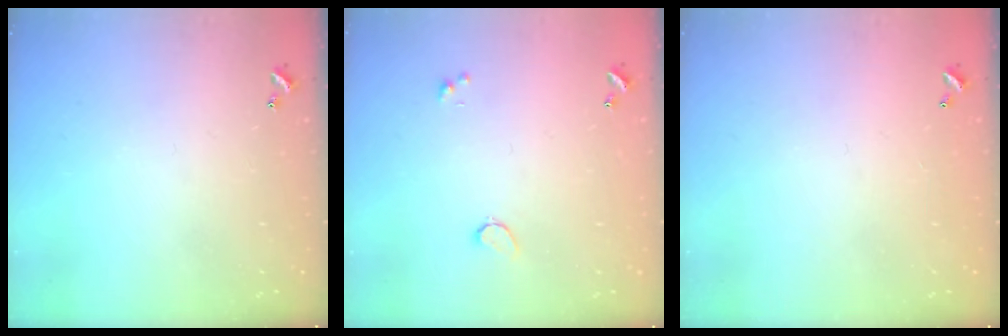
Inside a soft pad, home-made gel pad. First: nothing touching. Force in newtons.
{"total": 0.6, "press": 0.0, "slide": 0.6}
{"total": 3.0, "press": 3.0, "slide": 0.1}